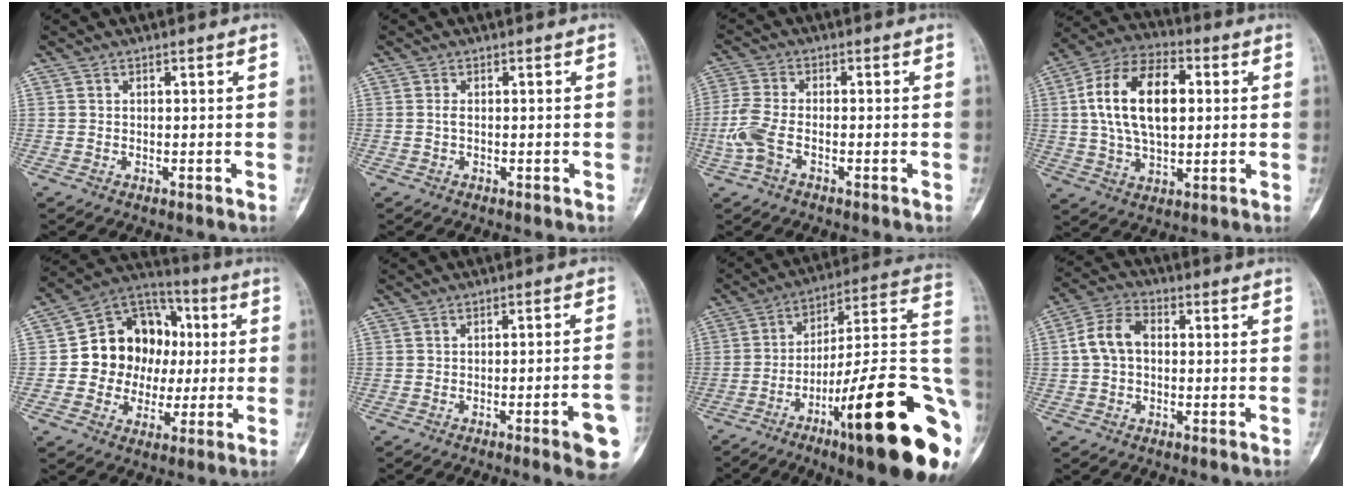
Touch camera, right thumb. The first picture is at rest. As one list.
[{"total": 0.8, "force": [-0.1, 0.4, 0.7], "torque": [-0.014, 0.000, -0.005]}, {"total": 6.3, "force": [-2.2, 3.3, 5.0], "torque": [-0.127, 0.012, -0.049]}, {"total": 17.4, "force": [2.4, 10.0, 14.0], "torque": [-0.241, 0.017, 0.040]}, {"total": 16.6, "force": [0.5, 14.0, 8.9], "torque": [-0.081, 0.032, 0.009]}, {"total": 8.4, "force": [-3.6, 1.0, 7.5], "torque": [-0.085, 0.016, -0.045]}, {"total": 29.9, "force": [-9.7, 5.5, 27.7], "torque": [-0.321, 0.041, -0.147]}, {"total": 7.7, "force": [0.3, 5.4, 5.4], "torque": [-0.099, 0.026, -0.004]}]